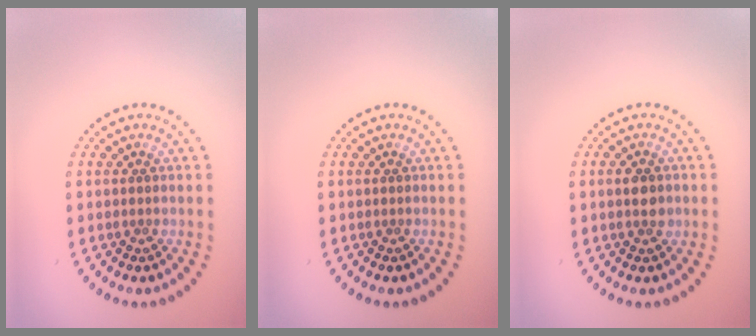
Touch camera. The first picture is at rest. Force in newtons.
{"total": 0.0}
{"total": 1.7, "press": 1.7, "slide": 0.2}